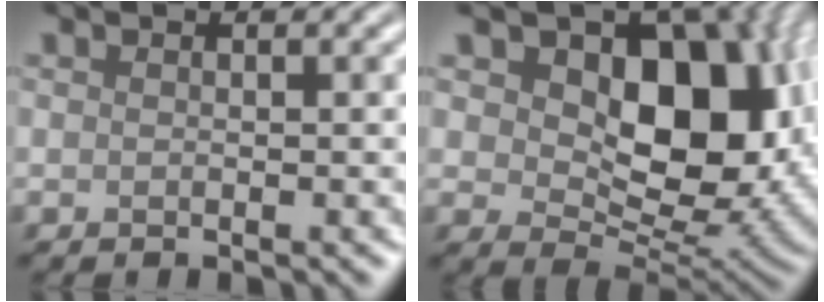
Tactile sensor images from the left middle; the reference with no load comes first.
{"total": 12.4, "force": [3.0, 7.9, 9.0], "torque": [-0.115, -0.008, 0.041]}